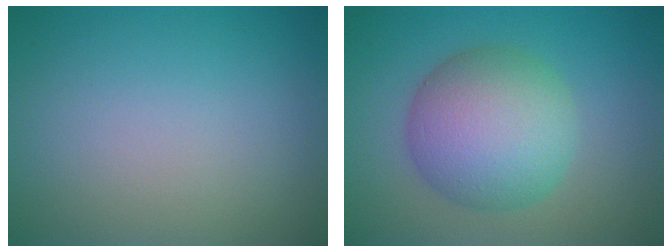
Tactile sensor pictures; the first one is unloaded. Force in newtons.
{"total": 8.1, "press": 8.1, "slide": 0.1}